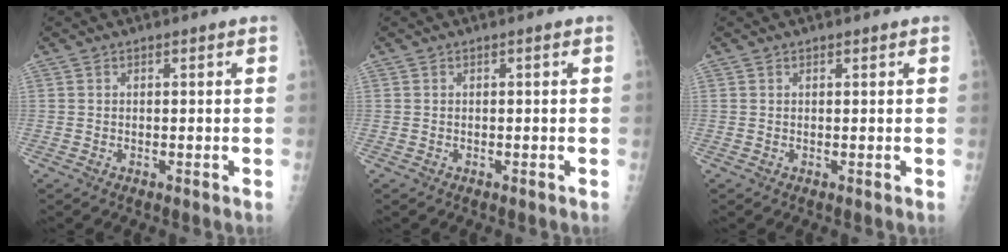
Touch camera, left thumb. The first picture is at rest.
{"total": 0.0}
{"total": 0.6, "force": [0.5, 0.3, 0.1], "torque": [-0.004, -0.004, 0.008]}